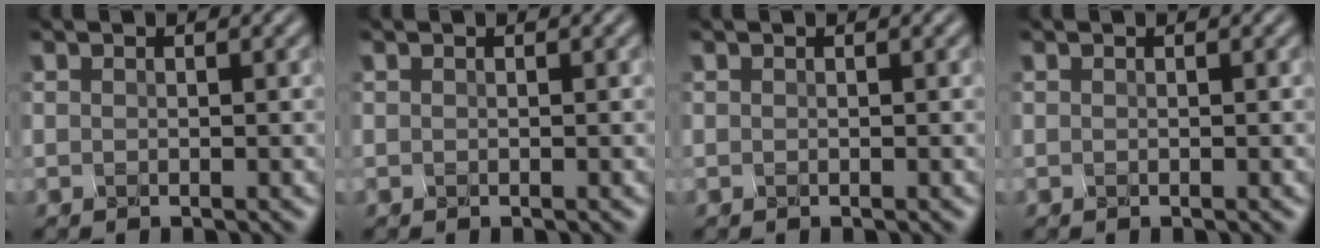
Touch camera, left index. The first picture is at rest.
{"total": 0.0}
{"total": 0.0}
{"total": 0.0}